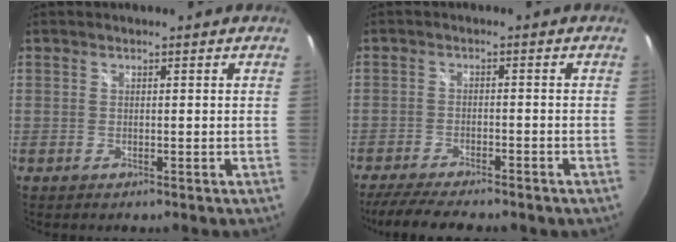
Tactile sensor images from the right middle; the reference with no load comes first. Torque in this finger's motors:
{"motor_torque": [1.09, -1.04, 0.15, 0.09]}